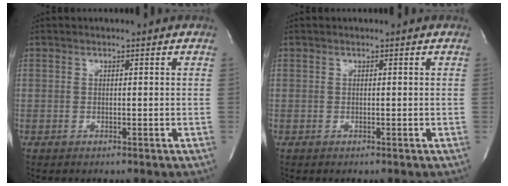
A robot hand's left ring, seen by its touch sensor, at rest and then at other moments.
{"total": 0.0}